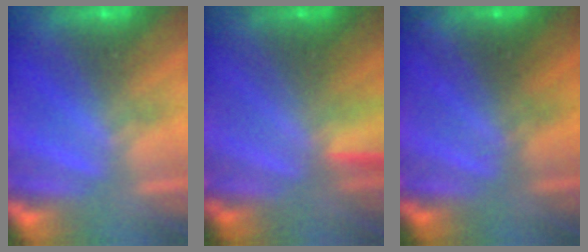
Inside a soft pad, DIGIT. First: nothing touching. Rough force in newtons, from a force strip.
{"total": 1.6}
{"total": 2.7}